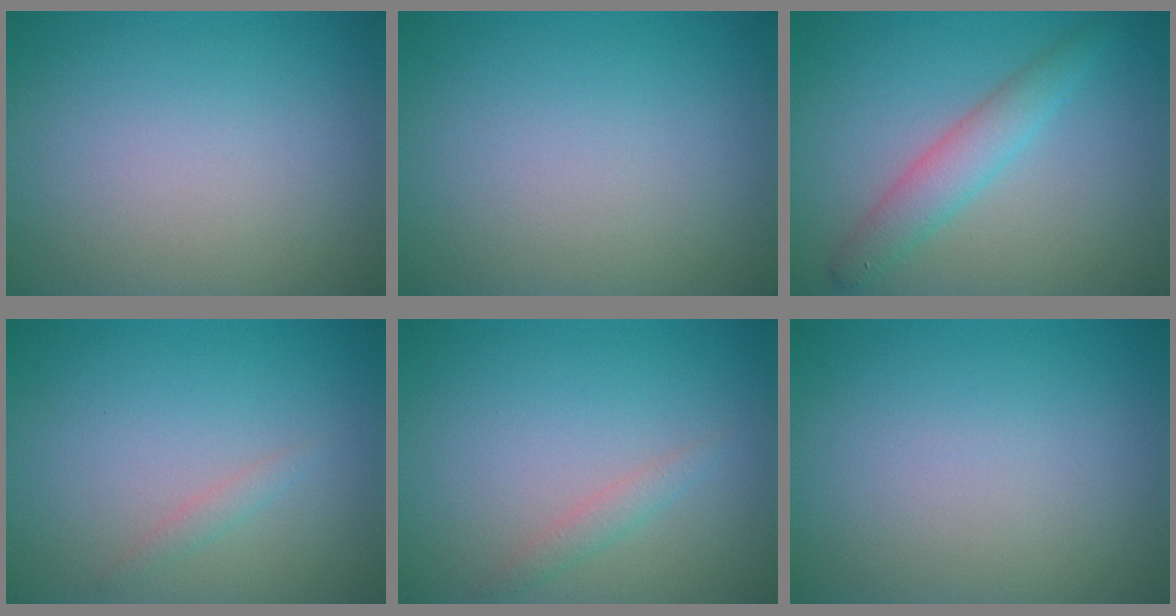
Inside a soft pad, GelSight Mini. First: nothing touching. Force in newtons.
{"total": 0.0}
{"total": 3.1, "press": 3.1, "slide": 0.1}
{"total": 0.9, "press": 0.9, "slide": 0.1}
{"total": 1.3, "press": 1.3, "slide": 0.1}
{"total": 0.0}